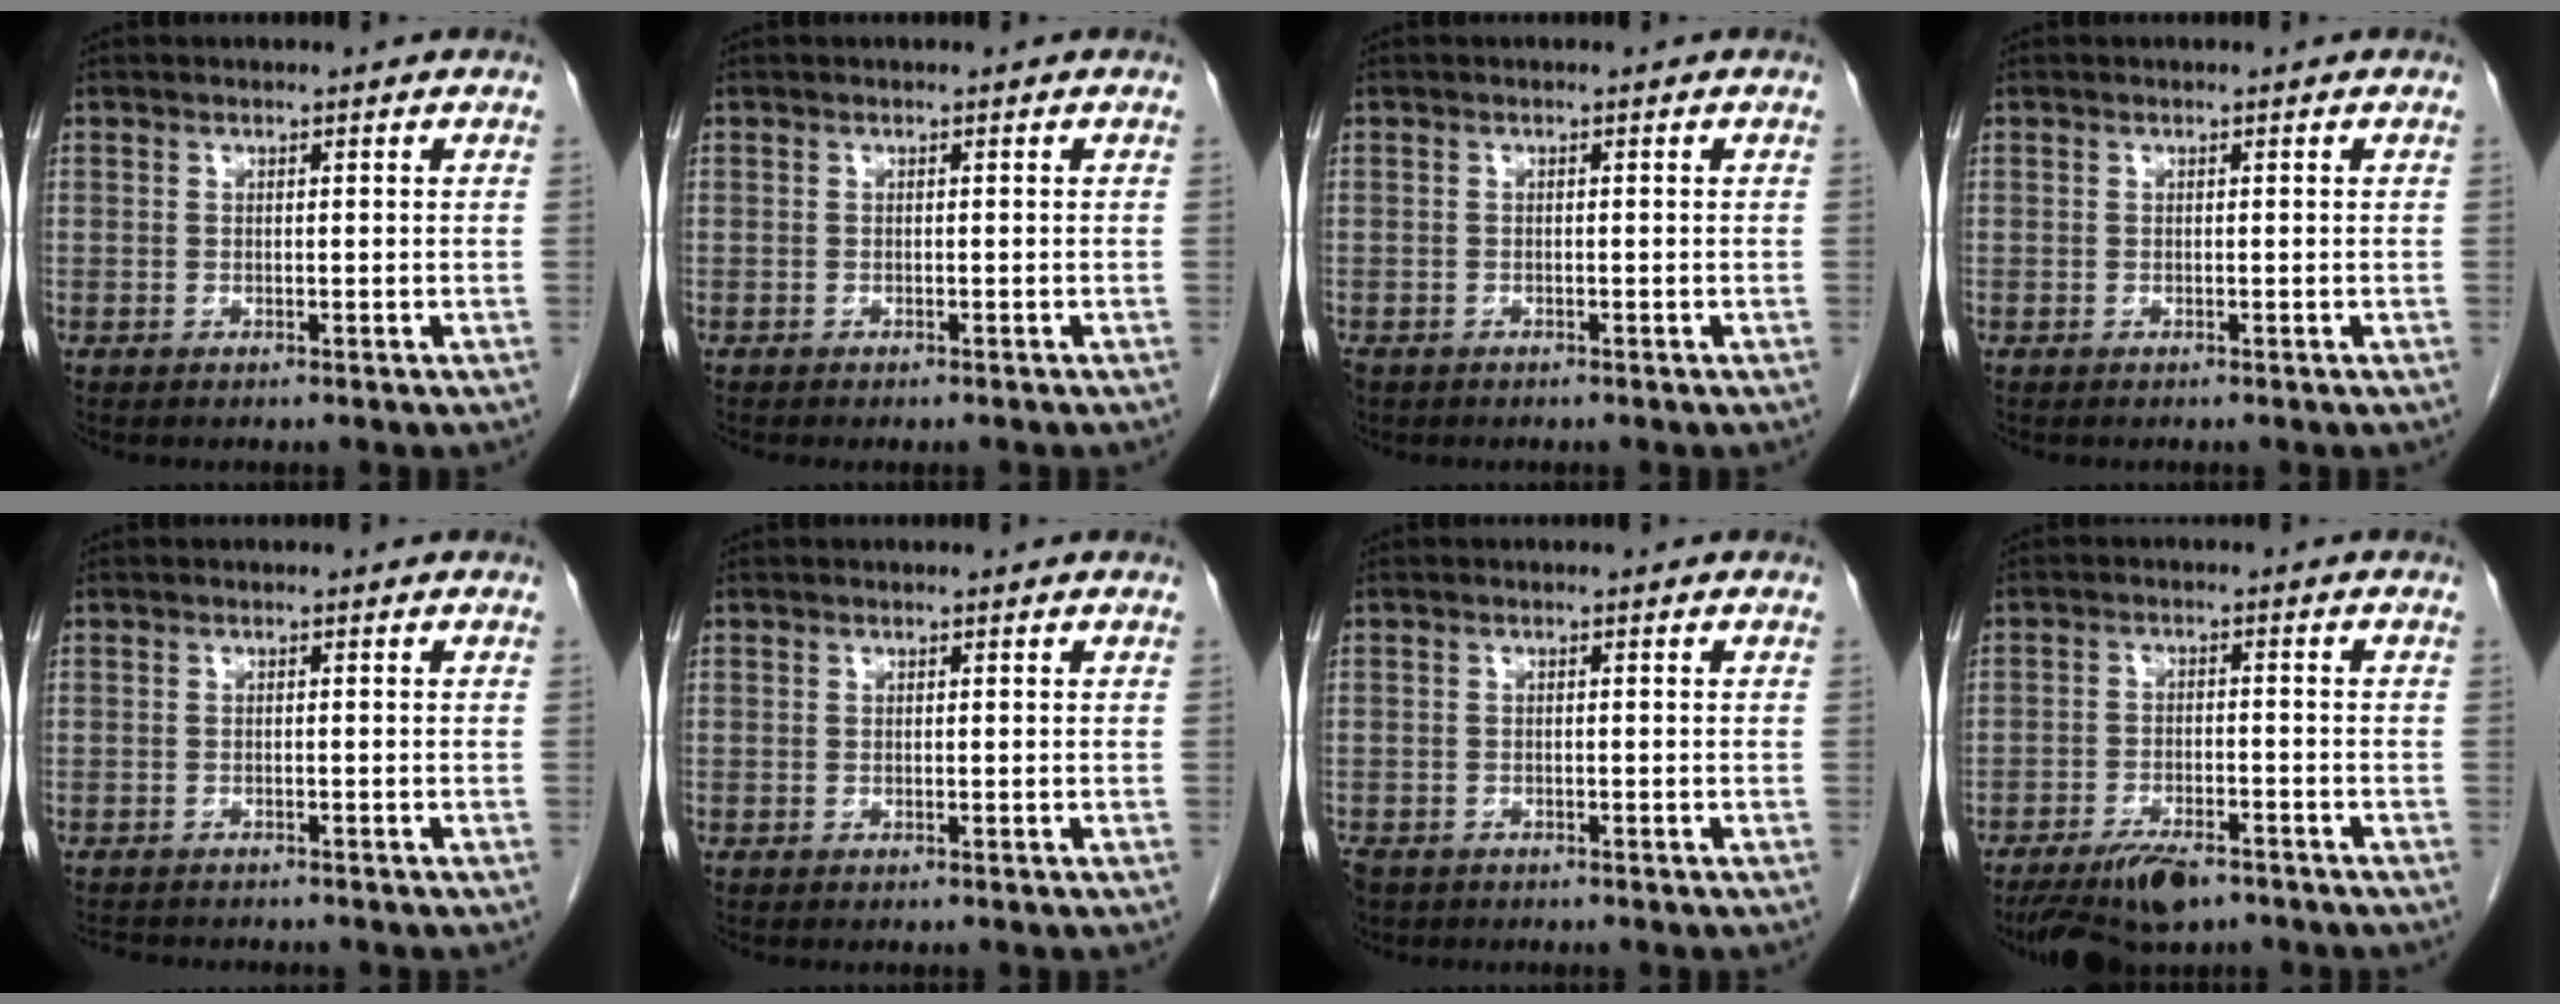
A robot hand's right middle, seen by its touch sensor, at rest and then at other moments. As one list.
[{"total": 1.1, "force": [-1.0, 0.2, 0.5], "torque": [-0.009, -0.002, -0.013]}, {"total": 2.1, "force": [-1.5, 1.3, 0.5], "torque": [-0.014, -0.001, -0.026]}, {"total": 0.0}, {"total": 4.5, "force": [-4.1, 1.1, 1.2], "torque": [-0.014, -0.007, -0.060]}, {"total": 0.0}, {"total": 5.2, "force": [-3.5, 3.5, 1.7], "torque": [-0.045, -0.005, -0.058]}, {"total": 8.1, "force": [-6.2, 2.7, 4.5], "torque": [-0.077, -0.011, -0.107]}]